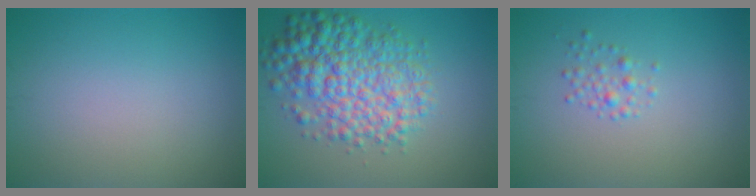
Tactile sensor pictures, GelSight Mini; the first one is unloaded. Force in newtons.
{"total": 7.5, "press": 7.5, "slide": 0.1}
{"total": 1.3, "press": 1.3, "slide": 0.0}